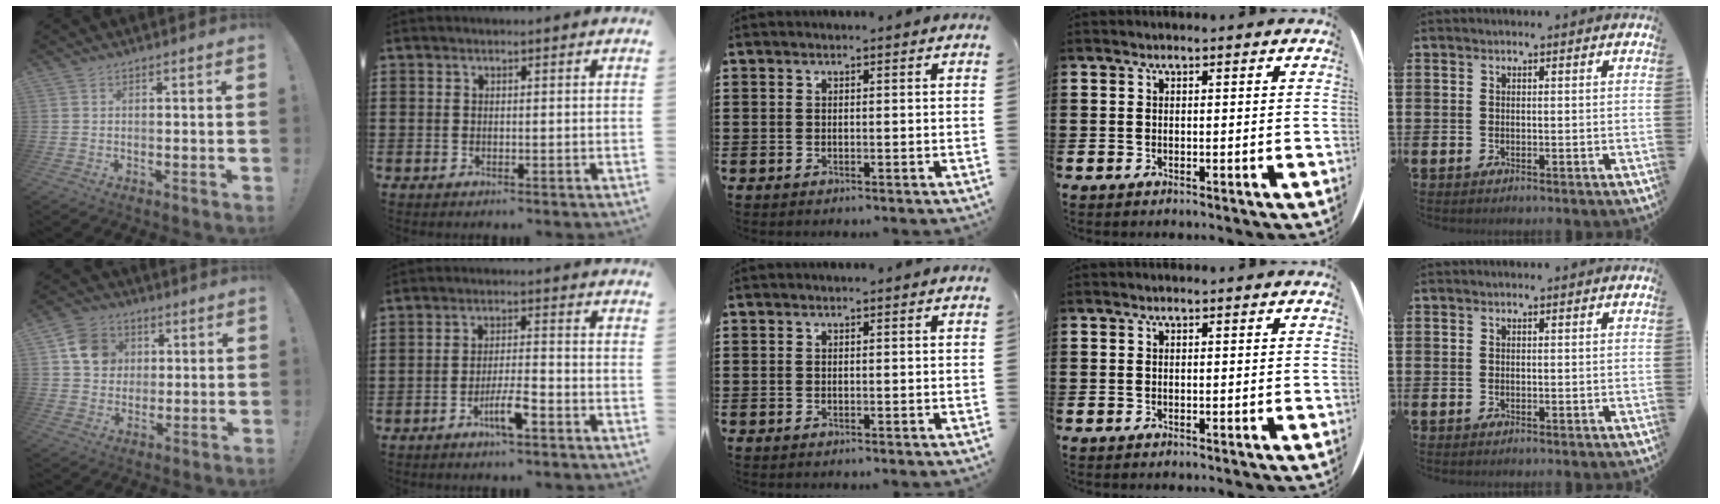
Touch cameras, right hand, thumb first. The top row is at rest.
{"thumb": {"total": 10.7, "force": [3.4, 9.5, 3.6], "torque": [-0.040, -0.012, 0.070]}, "index": {"total": 5.1, "force": [-2.9, 0.8, 4.1], "torque": [-0.081, -0.002, -0.055]}}